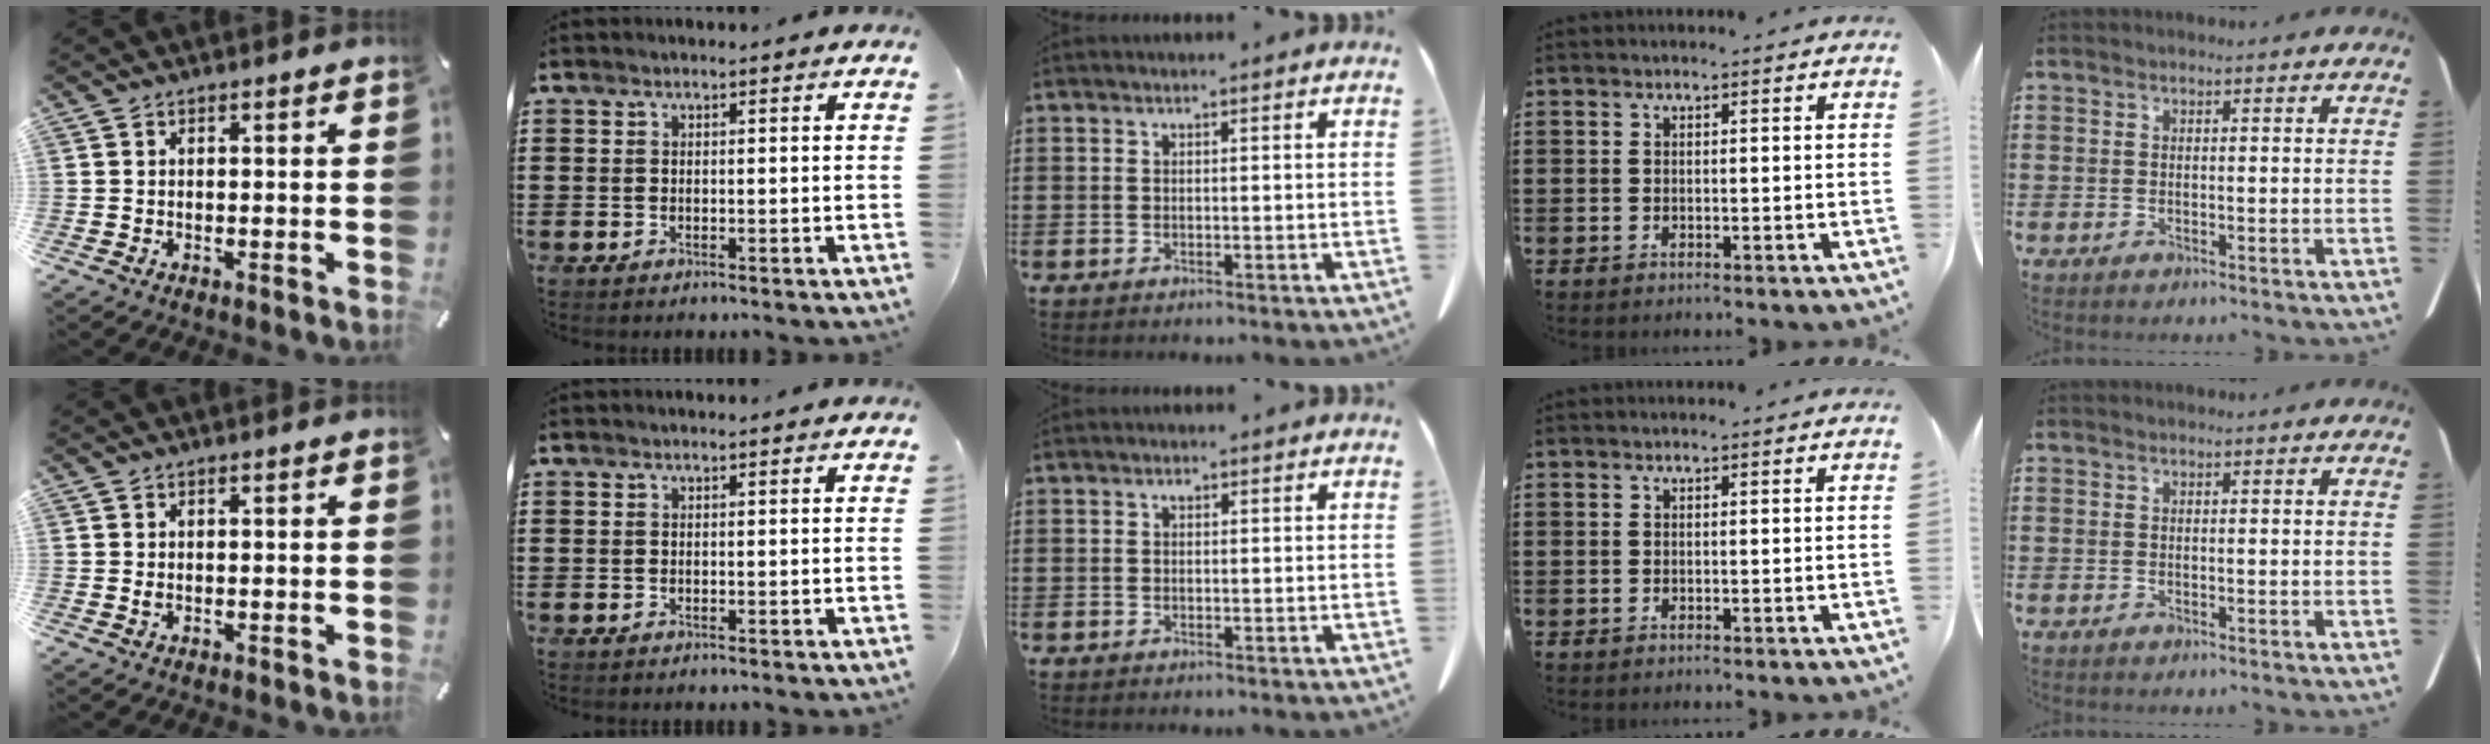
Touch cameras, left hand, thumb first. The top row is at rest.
{"thumb": {"total": 0.9, "force": [0.2, 0.2, 0.8], "torque": [-0.016, -0.001, 0.002]}}